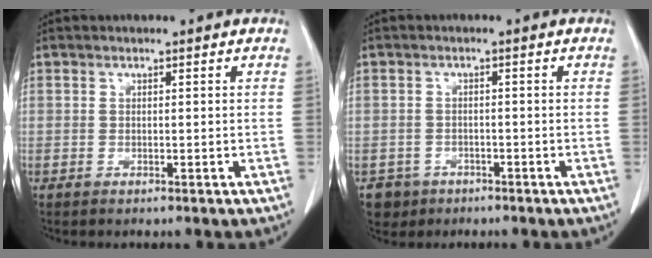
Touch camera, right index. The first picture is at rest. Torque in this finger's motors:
{"motor_torque": [-0.34, 0.08, -0.78, -0.17]}